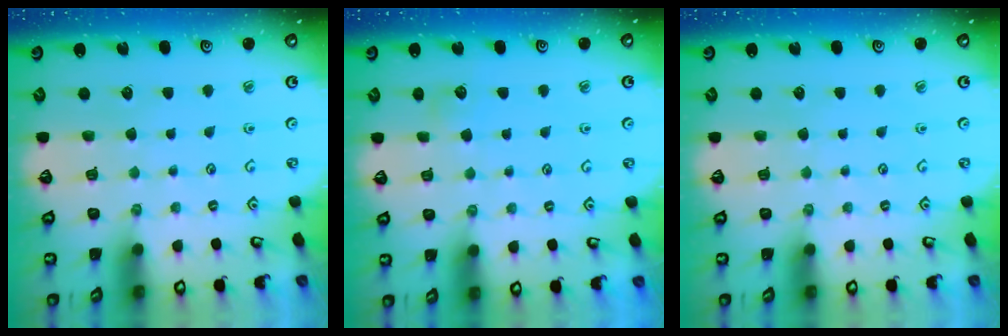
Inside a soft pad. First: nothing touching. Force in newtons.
{"total": 3.2, "press": 3.2, "slide": 0.4}
{"total": 0.0}